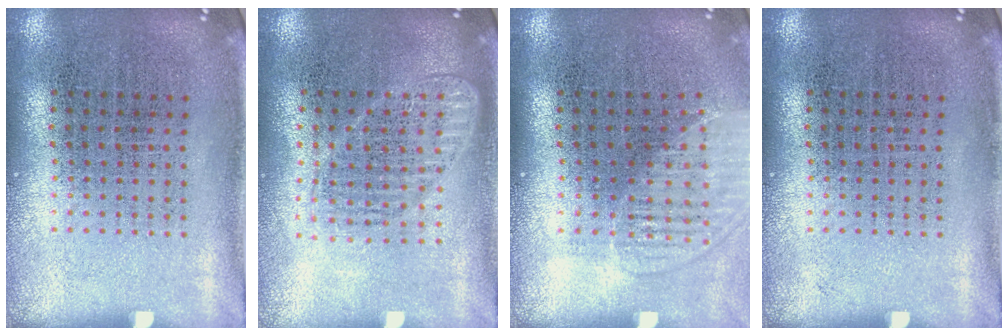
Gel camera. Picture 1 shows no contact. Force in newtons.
{"total": 1.6, "press": 1.4, "slide": 0.7}
{"total": 1.2, "press": 1.1, "slide": 0.5}
{"total": 0.0}